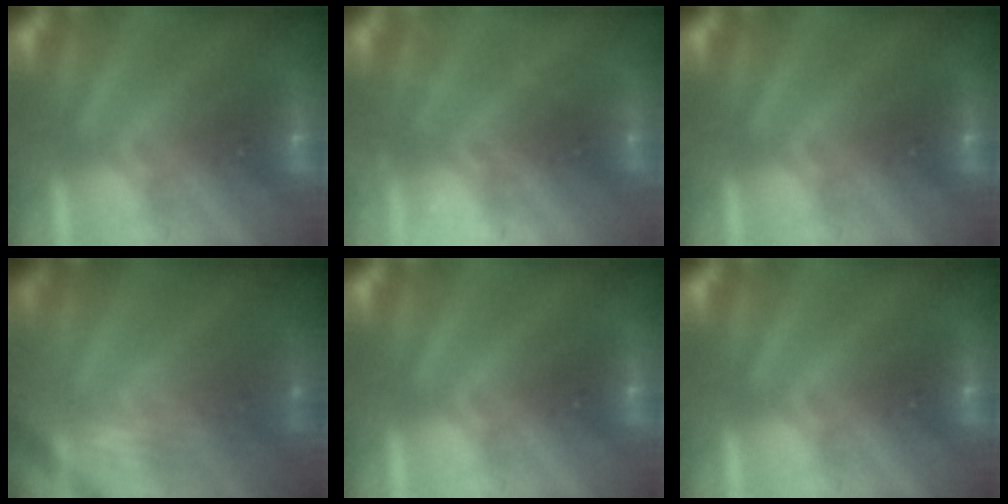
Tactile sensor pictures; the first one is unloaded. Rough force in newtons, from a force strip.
{"total": 2.3}
{"total": 0.0}
{"total": 2.2}
{"total": 0.0}
{"total": 0.0}